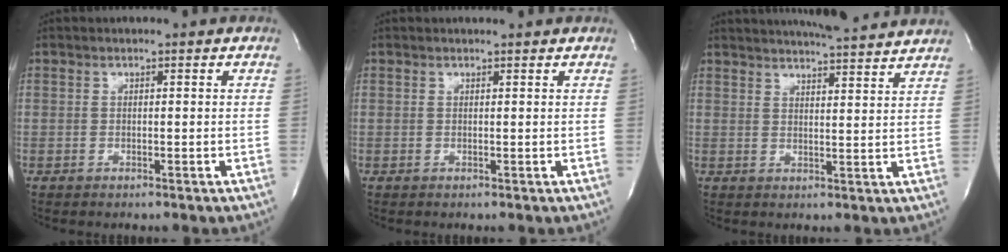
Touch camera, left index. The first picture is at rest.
{"total": 1.1, "force": [1.0, 0.0, 0.2], "torque": [-0.008, 0.002, 0.013]}
{"total": 12.3, "force": [11.4, 0.5, 4.6], "torque": [-0.074, 0.003, 0.143]}